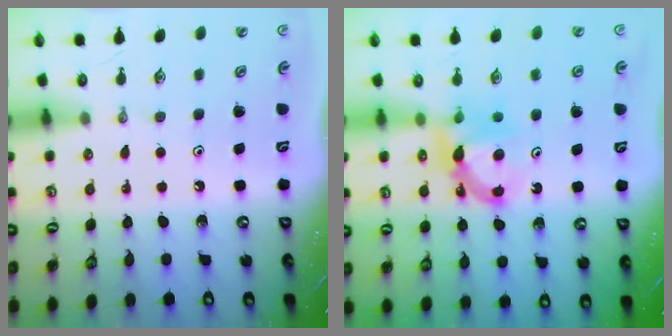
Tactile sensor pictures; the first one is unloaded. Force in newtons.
{"total": 7.8, "press": 7.8, "slide": 0.4}